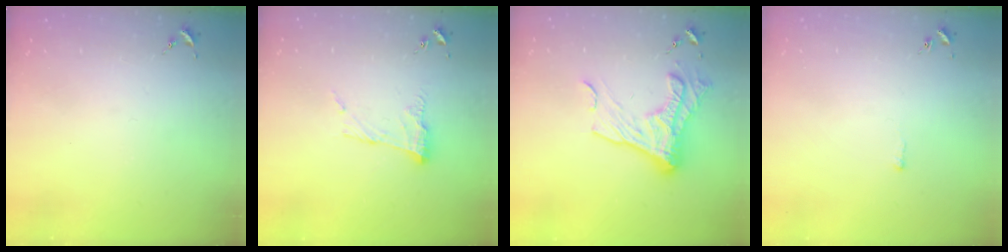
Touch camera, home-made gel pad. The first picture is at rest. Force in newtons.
{"total": 10.3, "press": 10.3, "slide": 0.4}
{"total": 15.9, "press": 15.9, "slide": 1.0}
{"total": 2.7, "press": 2.7, "slide": 0.5}